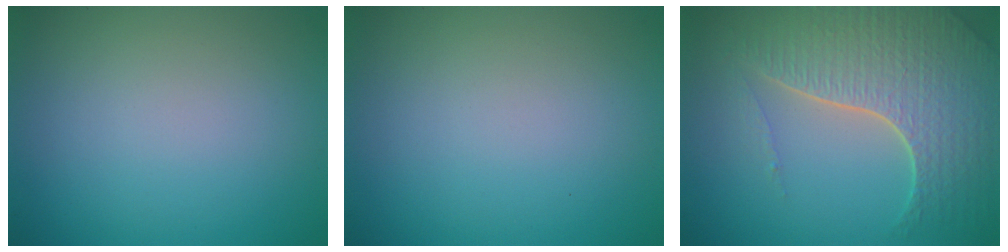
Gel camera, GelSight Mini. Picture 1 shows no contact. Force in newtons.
{"total": 0.0}
{"total": 7.1, "press": 5.1, "slide": 5.0}